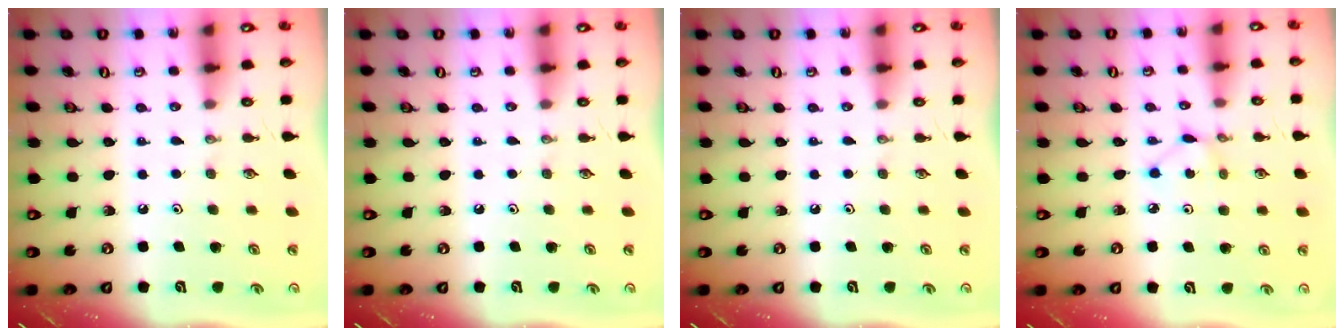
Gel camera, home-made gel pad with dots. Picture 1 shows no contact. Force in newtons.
{"total": 0.0}
{"total": 0.0}
{"total": 2.1, "press": 2.1, "slide": 0.1}